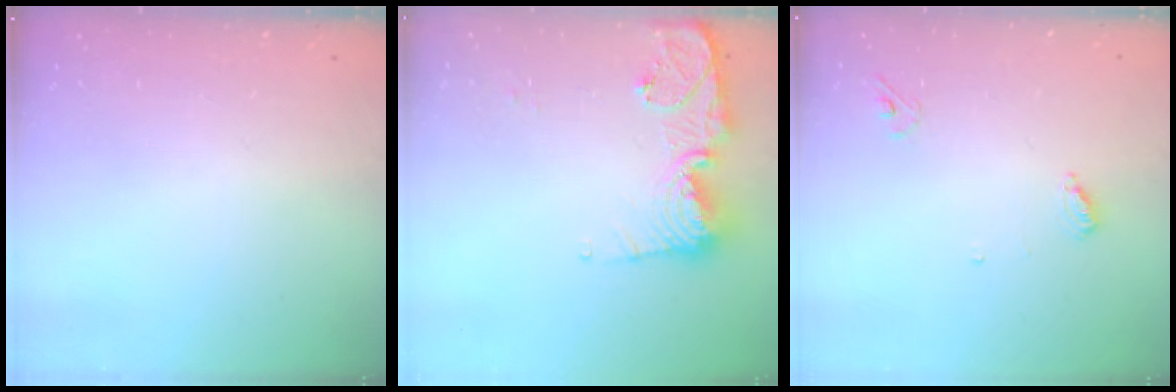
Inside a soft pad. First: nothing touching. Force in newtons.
{"total": 13.5, "press": 13.4, "slide": 1.3}
{"total": 5.9, "press": 5.9, "slide": 0.6}